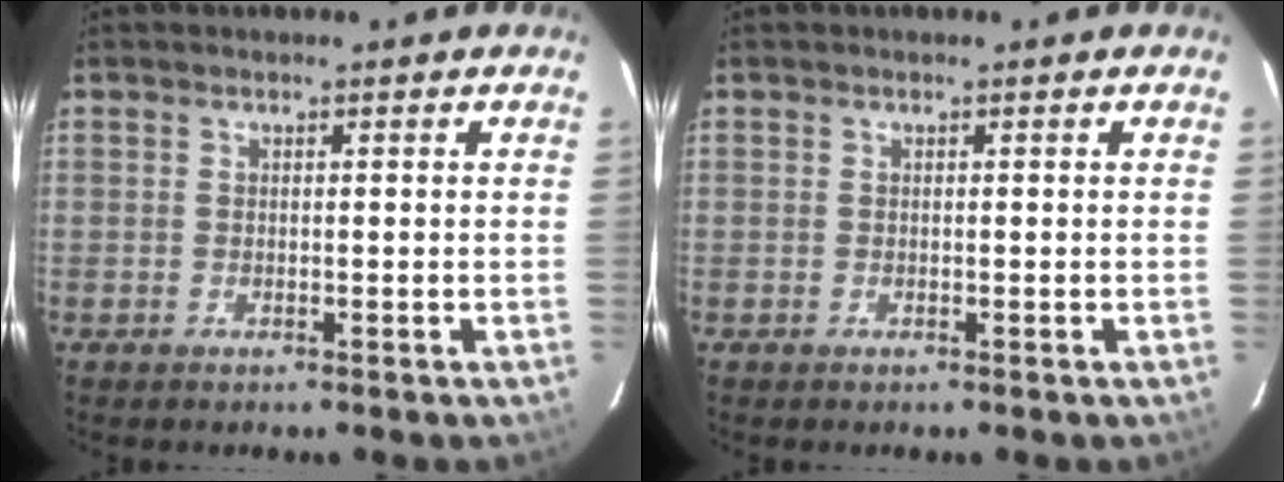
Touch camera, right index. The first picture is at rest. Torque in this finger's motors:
{"motor_torque": [0.00, 0.00, 0.00, 0.00]}